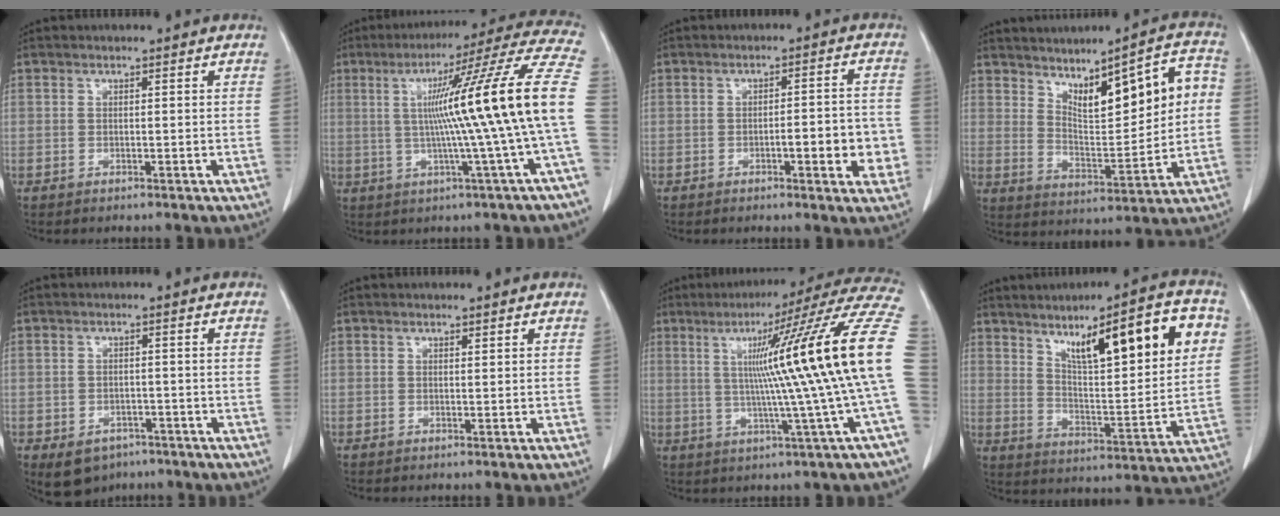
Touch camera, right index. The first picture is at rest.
{"total": 19.9, "force": [0.2, -2.3, 19.7], "torque": [-0.258, 0.022, -0.010]}
{"total": 7.0, "force": [-1.9, 1.6, 6.5], "torque": [-0.079, 0.007, -0.021]}
{"total": 12.8, "force": [4.0, 3.4, 11.7], "torque": [-0.172, 0.022, 0.077]}
{"total": 5.9, "force": [-3.7, 4.3, 1.9], "torque": [-0.029, 0.005, -0.045]}
{"total": 0.0}
{"total": 22.0, "force": [2.3, -2.4, 21.7], "torque": [-0.234, 0.032, 0.022]}
{"total": 19.3, "force": [8.6, 3.5, 16.9], "torque": [-0.238, 0.016, 0.135]}